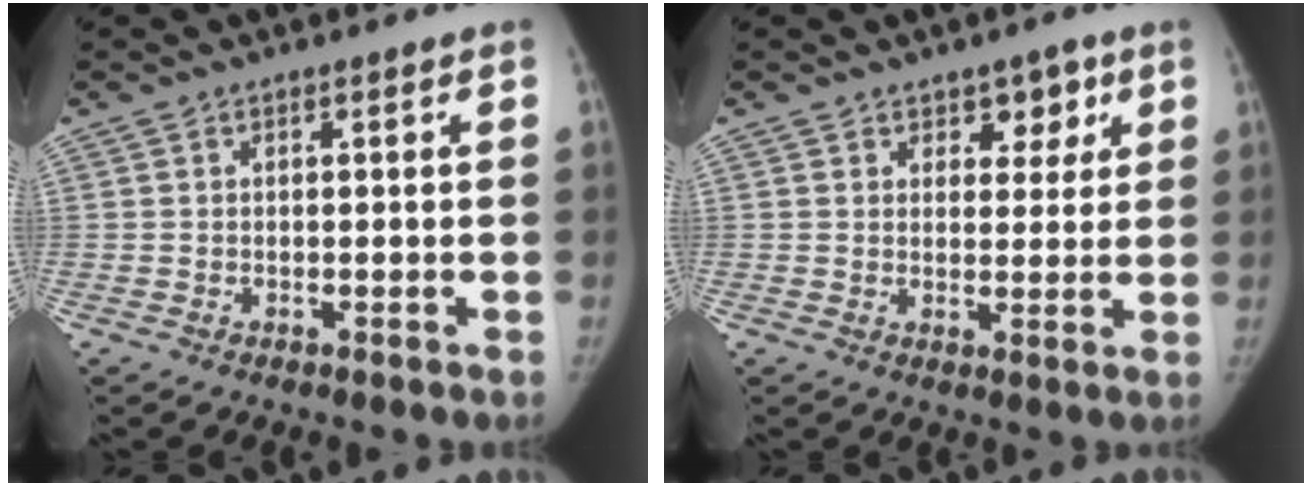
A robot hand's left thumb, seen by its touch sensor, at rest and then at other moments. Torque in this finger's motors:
{"motor_torque": [-0.11, -0.29, -0.38, 0.29, -0.01]}